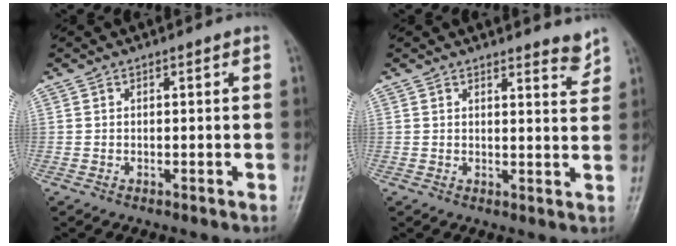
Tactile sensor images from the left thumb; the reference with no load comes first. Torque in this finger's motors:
{"motor_torque": [-0.03, 0.07, -0.32, -0.01, 0.03]}